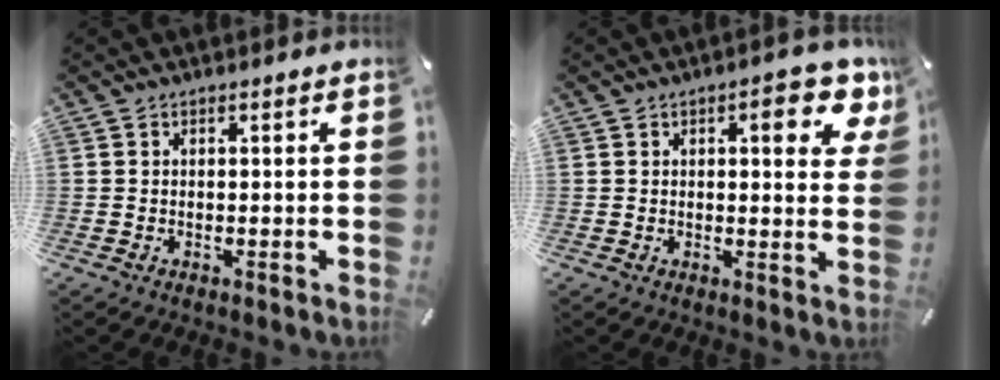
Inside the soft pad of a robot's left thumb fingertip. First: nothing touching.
{"total": 9.1, "force": [4.1, 3.5, 7.3], "torque": [-0.090, -0.017, 0.061]}